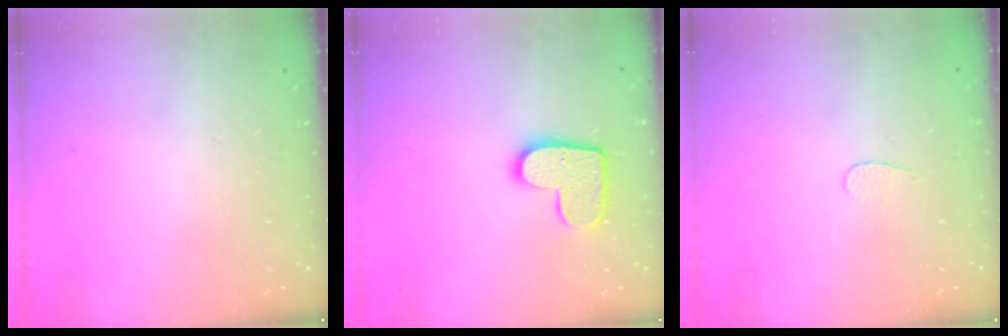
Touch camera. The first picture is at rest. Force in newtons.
{"total": 11.6, "press": 11.6, "slide": 0.6}
{"total": 2.8, "press": 2.8, "slide": 0.3}